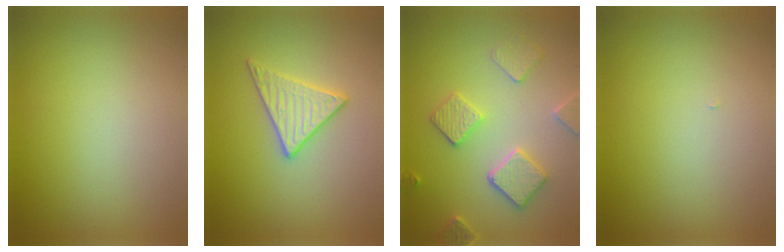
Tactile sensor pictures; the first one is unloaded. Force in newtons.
{"total": 2.9, "press": 2.9, "slide": 0.4}
{"total": 3.9, "press": 3.7, "slide": 1.3}
{"total": 0.0}